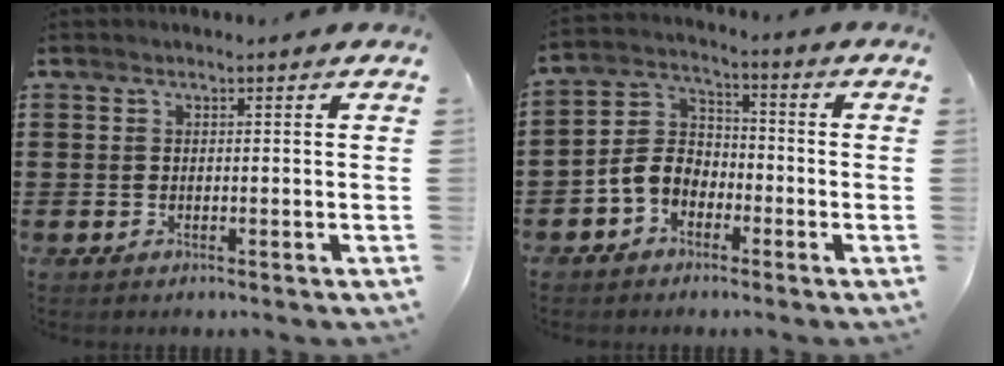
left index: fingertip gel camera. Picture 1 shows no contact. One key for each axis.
{"total": 5.5, "fx": -3.0, "fy": 3.9, "fz": 2.5, "tx": -0.072, "ty": 0.009, "tz": -0.068}